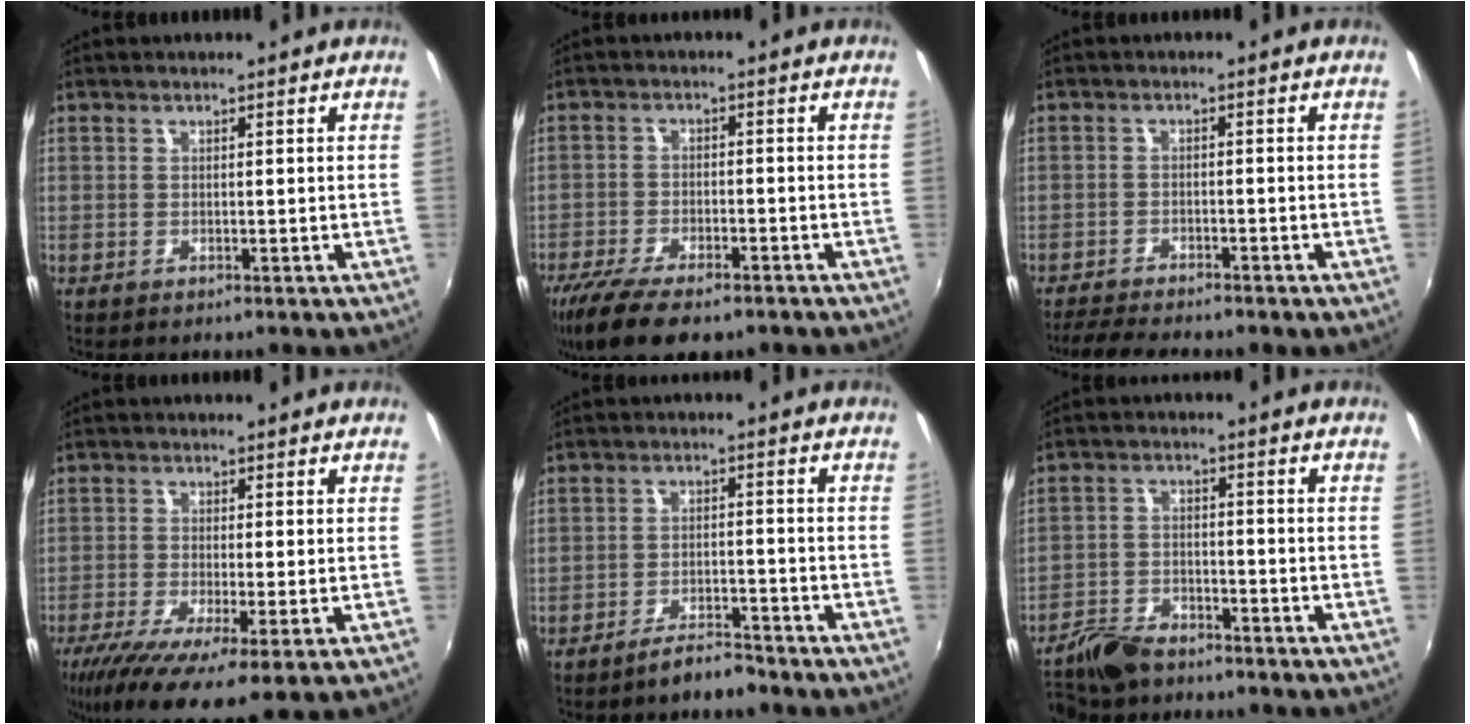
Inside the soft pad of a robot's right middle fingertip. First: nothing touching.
{"total": 13.5, "force": [-9.8, 4.7, 8.0], "torque": [-0.180, -0.042, -0.164]}
{"total": 7.3, "force": [-6.5, 1.1, 3.1], "torque": [-0.080, -0.018, -0.104]}
{"total": 10.8, "force": [-5.4, 2.1, 9.2], "torque": [-0.189, -0.043, -0.092]}
{"total": 4.3, "force": [-3.9, 0.9, 1.5], "torque": [-0.041, 0.005, -0.058]}
{"total": 7.1, "force": [-5.9, 3.1, 2.4], "torque": [-0.069, 0.005, -0.107]}